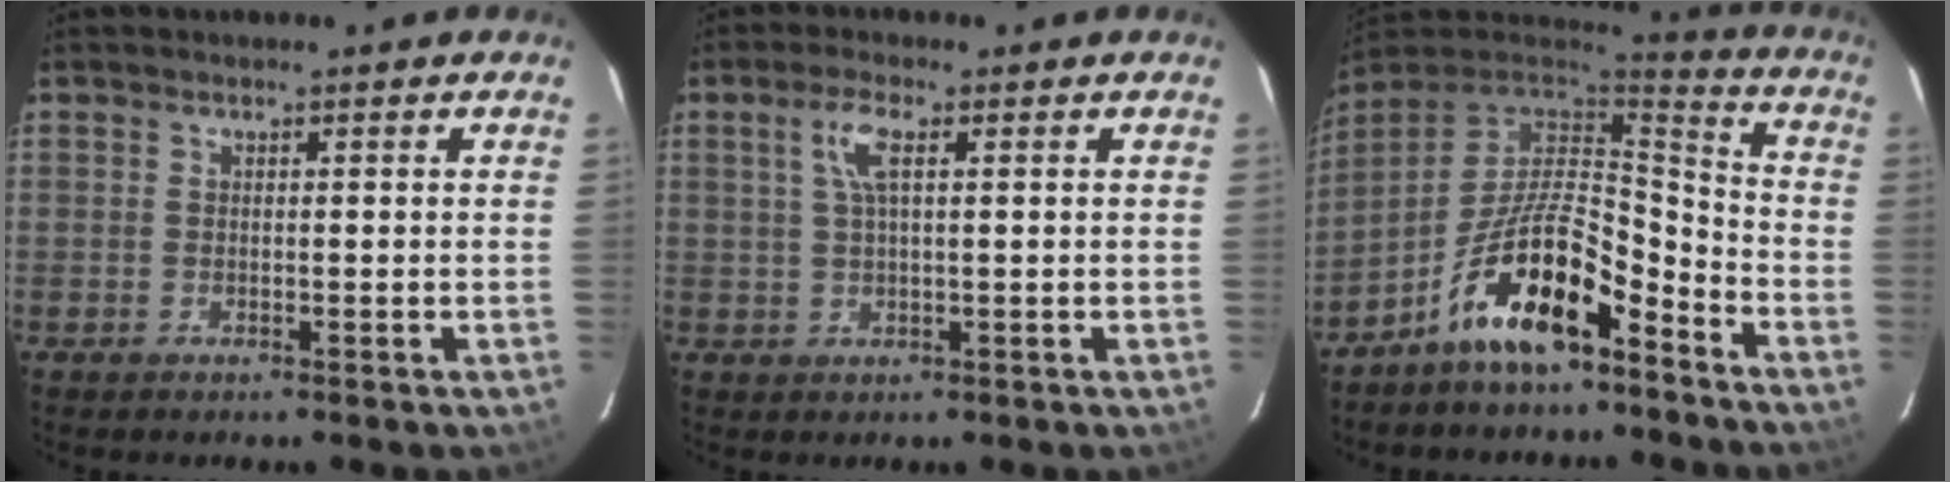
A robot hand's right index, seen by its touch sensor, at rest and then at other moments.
{"total": 4.2, "force": [1.4, 1.0, 3.8], "torque": [-0.078, 0.006, 0.027]}
{"total": 15.0, "force": [-8.8, 5.0, 11.1], "torque": [-0.212, 0.013, -0.163]}